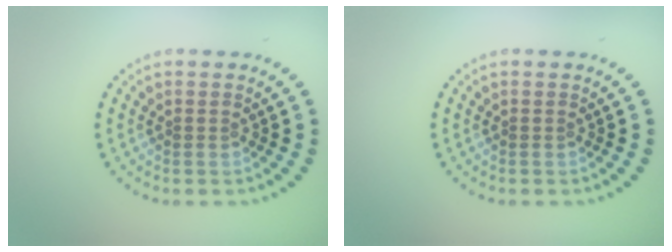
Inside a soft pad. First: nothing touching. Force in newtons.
{"total": 0.0}